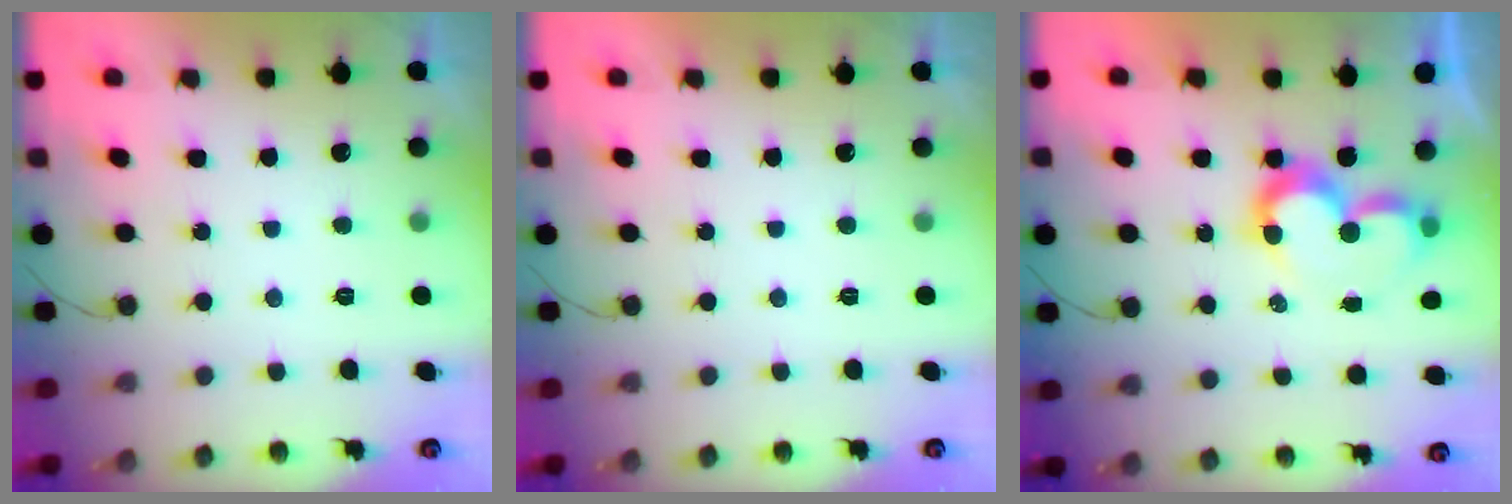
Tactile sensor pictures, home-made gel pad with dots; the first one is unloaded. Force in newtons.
{"total": 1.8, "press": 1.8, "slide": 0.1}
{"total": 8.4, "press": 8.3, "slide": 0.6}